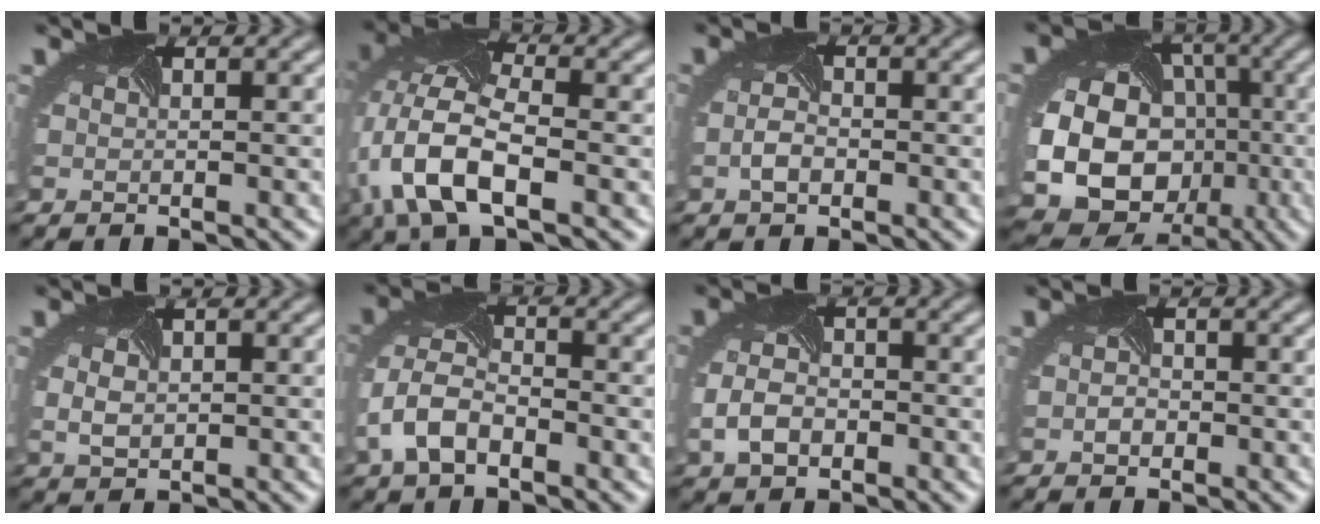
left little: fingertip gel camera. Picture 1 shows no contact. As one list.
[{"total": 9.2, "force": [-2.8, 4.3, 7.6], "torque": [-0.186, -0.004, -0.056]}, {"total": 1.3, "force": [-1.0, 0.5, 0.8], "torque": [-0.032, -0.006, -0.013]}, {"total": 18.4, "force": [-3.6, 16.0, 8.2], "torque": [-0.198, -0.042, -0.053]}, {"total": 1.8, "force": [-0.1, 1.3, 1.1], "torque": [-0.034, -0.006, 0.015]}, {"total": 5.5, "force": [-2.6, 3.0, 3.8], "torque": [-0.095, -0.003, -0.050]}, {"total": 3.1, "force": [-1.4, 2.0, 1.9], "torque": [-0.055, -0.012, -0.021]}, {"total": 0.7, "force": [-0.7, 0.2, -0.1], "torque": [-0.012, -0.006, -0.007]}]